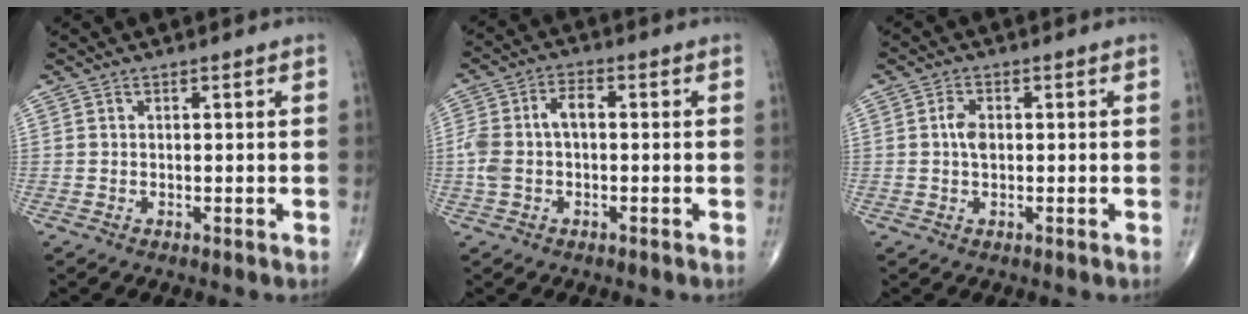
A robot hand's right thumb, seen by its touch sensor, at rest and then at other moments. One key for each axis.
{"total": 7.4, "fx": -0.1, "fy": 4.3, "fz": 6.0, "tx": -0.140, "ty": 0.029, "tz": -0.003}
{"total": 2.9, "fx": 0.2, "fy": 1.7, "fz": 2.3, "tx": -0.043, "ty": 0.003, "tz": 0.000}